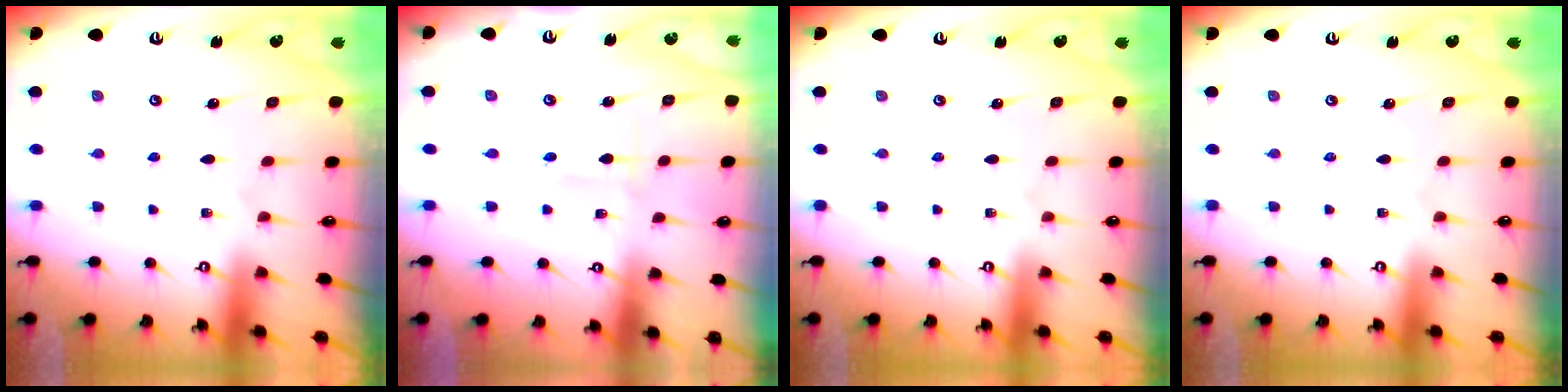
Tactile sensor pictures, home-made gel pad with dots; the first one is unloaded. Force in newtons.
{"total": 1.8, "press": 1.8, "slide": 0.1}
{"total": 0.0}
{"total": 0.0}